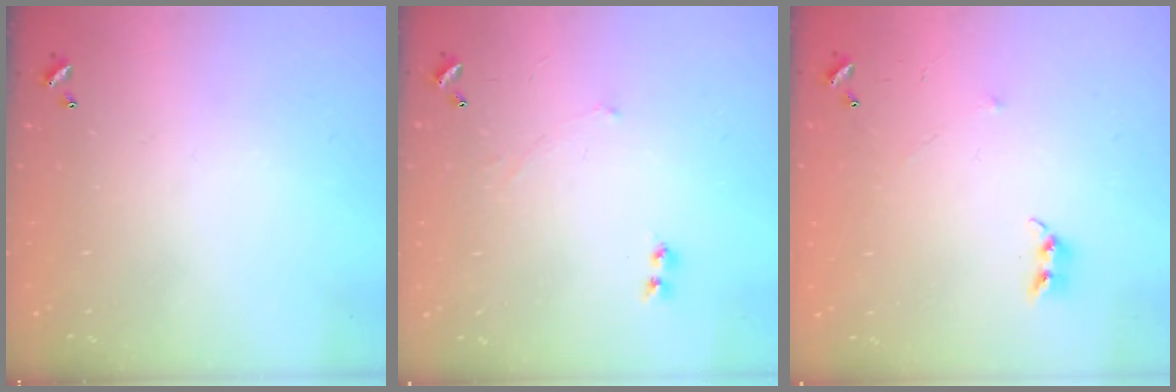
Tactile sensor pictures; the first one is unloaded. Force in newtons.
{"total": 2.4, "press": 2.3, "slide": 0.5}
{"total": 6.4, "press": 6.4, "slide": 0.6}